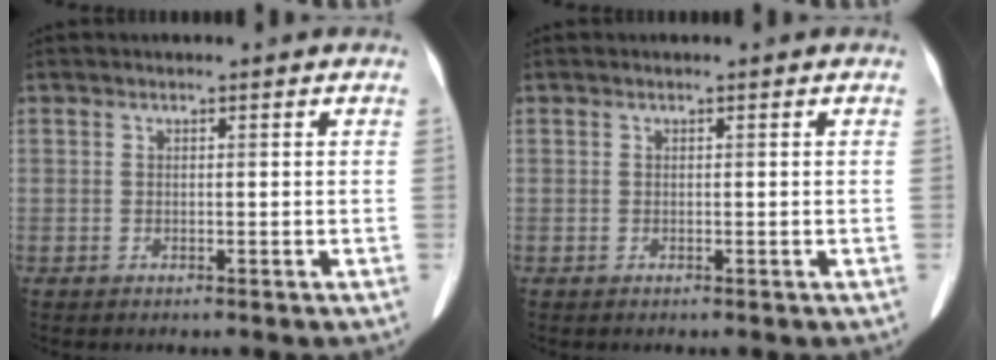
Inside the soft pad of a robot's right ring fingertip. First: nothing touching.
{"total": 0.0}